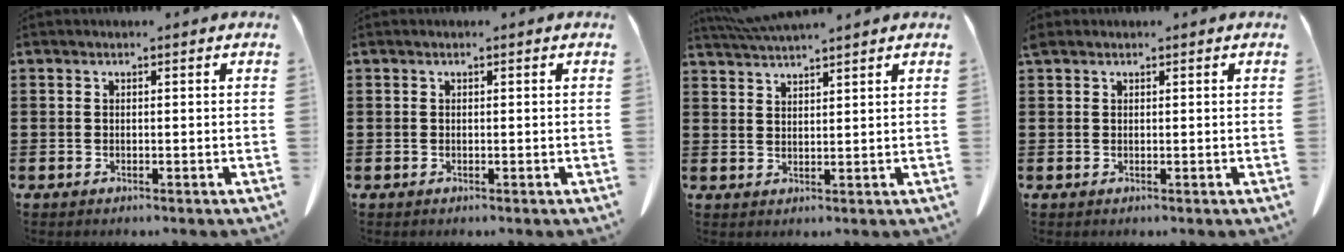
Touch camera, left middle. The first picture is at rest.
{"total": 0.0}
{"total": 3.6, "force": [3.5, -0.1, 1.0], "torque": [-0.030, -0.007, 0.065]}
{"total": 0.8, "force": [0.7, 0.3, 0.2], "torque": [-0.007, 0.000, 0.015]}